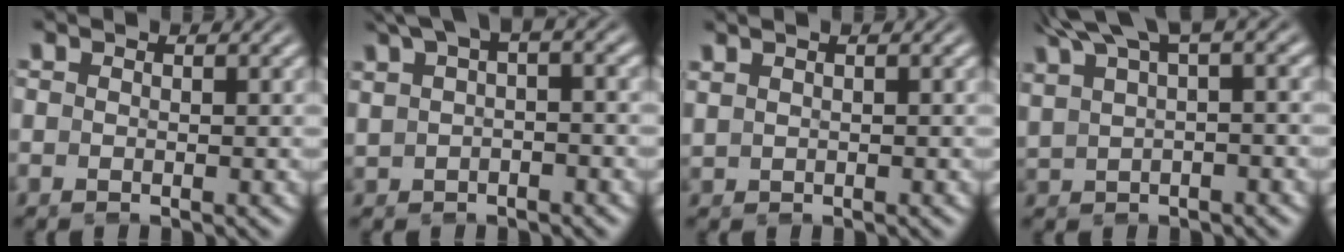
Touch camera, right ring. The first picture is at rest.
{"total": 3.9, "force": [2.1, 1.2, 3.1], "torque": [-0.047, 0.014, 0.036]}
{"total": 1.1, "force": [1.0, -0.2, 0.5], "torque": [-0.003, 0.012, 0.018]}
{"total": 4.6, "force": [2.9, 1.3, 3.2], "torque": [-0.046, 0.017, 0.051]}